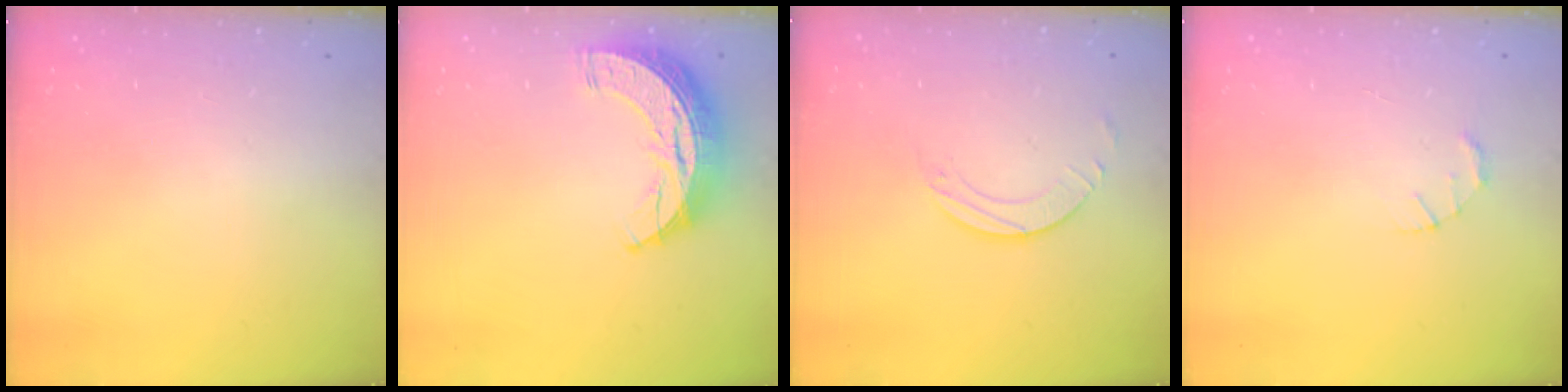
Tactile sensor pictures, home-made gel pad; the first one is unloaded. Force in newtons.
{"total": 11.3, "press": 11.2, "slide": 0.7}
{"total": 1.9, "press": 1.9, "slide": 0.1}
{"total": 1.5, "press": 1.5, "slide": 0.3}